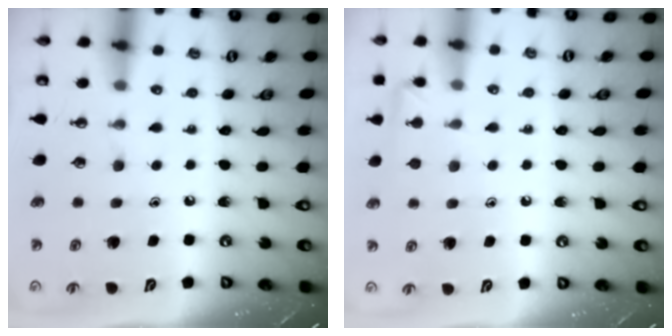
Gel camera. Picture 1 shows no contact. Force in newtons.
{"total": 3.9, "press": 3.9, "slide": 0.6}